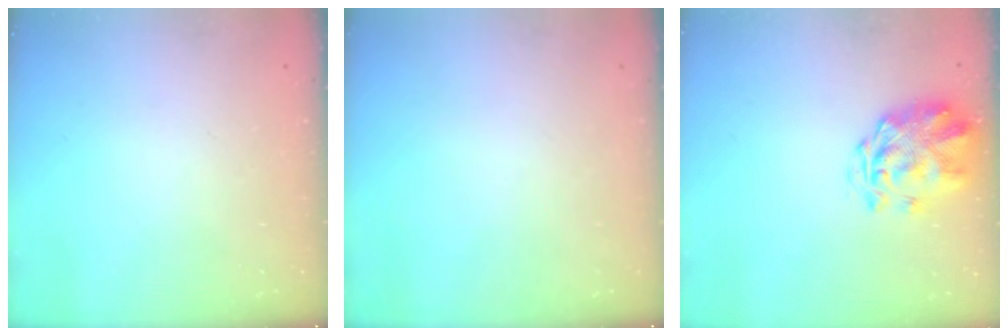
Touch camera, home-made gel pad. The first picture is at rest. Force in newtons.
{"total": 0.0}
{"total": 3.0, "press": 2.6, "slide": 1.5}